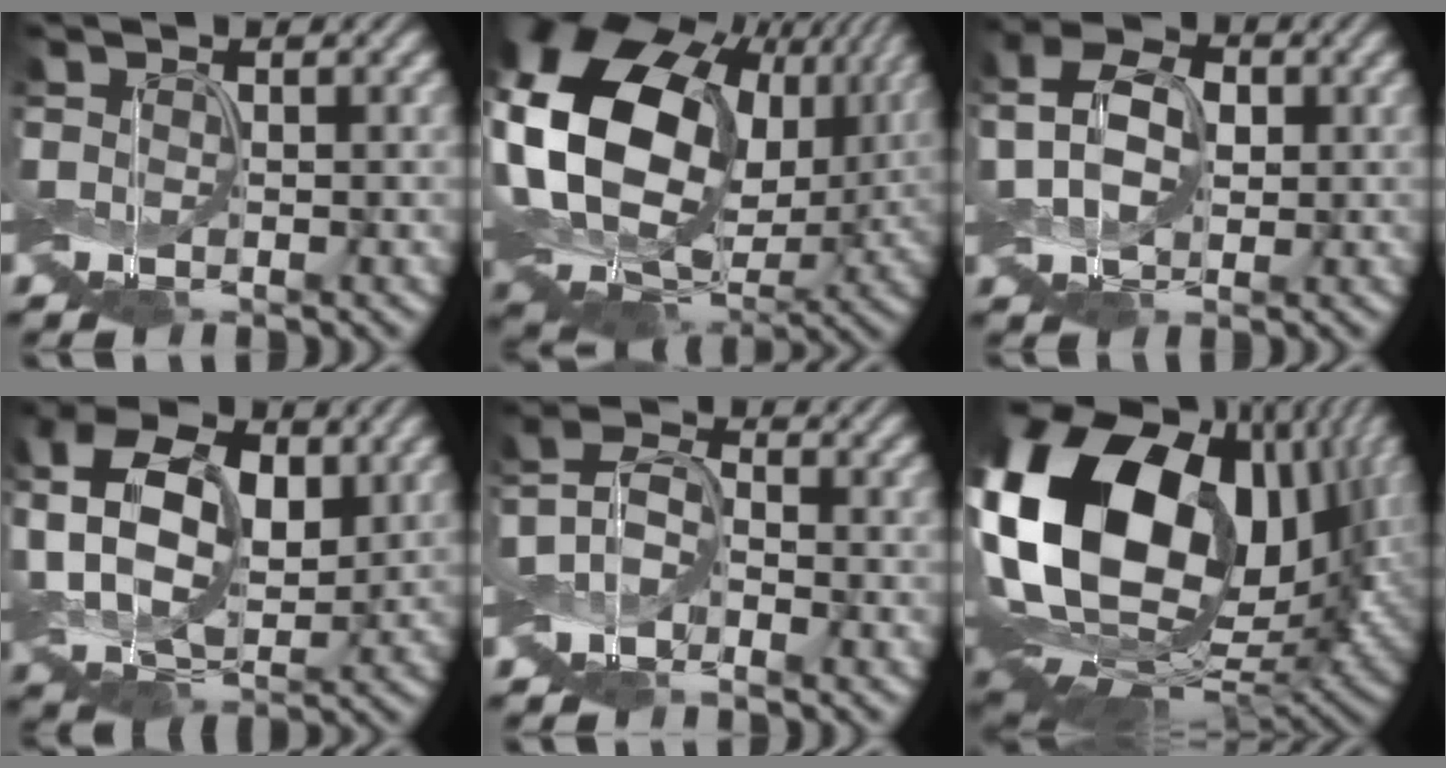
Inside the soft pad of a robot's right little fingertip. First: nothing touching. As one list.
[{"total": 17.8, "force": [3.2, 13.7, 10.9], "torque": [-0.247, -0.009, 0.079]}, {"total": 5.7, "force": [0.2, 3.9, 4.2], "torque": [-0.101, 0.012, -0.001]}, {"total": 10.9, "force": [2.2, 7.3, 7.8], "torque": [-0.152, 0.013, 0.031]}, {"total": 2.9, "force": [-1.1, 1.7, 2.0], "torque": [-0.036, 0.009, -0.036]}, {"total": 20.2, "force": [3.2, 13.7, 14.4], "torque": [-0.324, -0.003, 0.068]}]